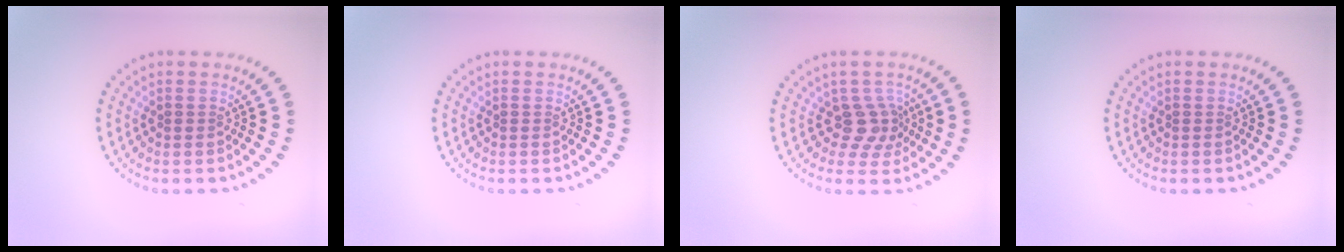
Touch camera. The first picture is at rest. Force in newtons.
{"total": 0.0}
{"total": 2.9, "press": 2.2, "slide": 1.8}
{"total": 0.0}